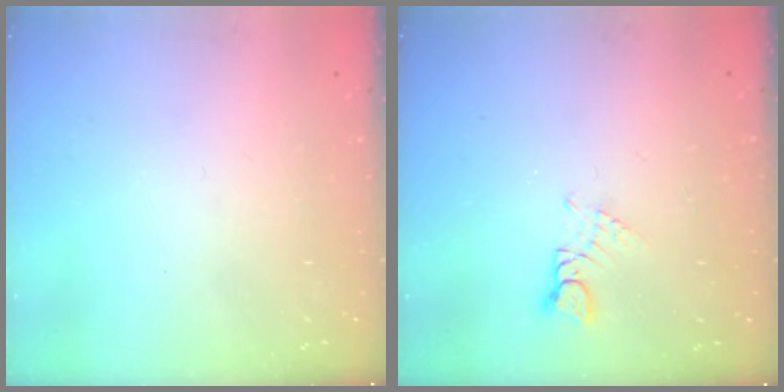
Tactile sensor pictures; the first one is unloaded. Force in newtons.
{"total": 1.5, "press": 1.5, "slide": 0.2}